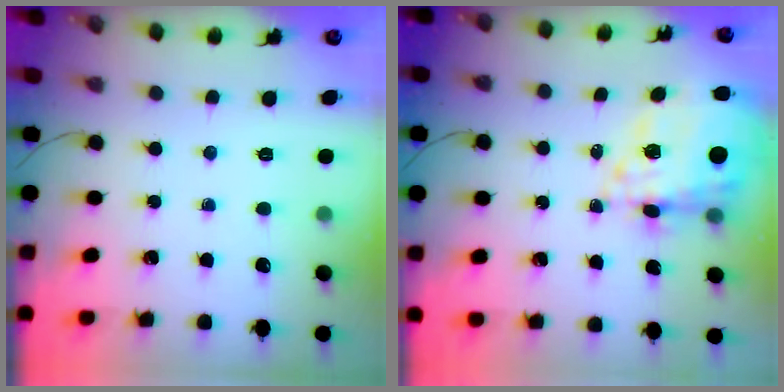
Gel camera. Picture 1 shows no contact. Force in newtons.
{"total": 13.9, "press": 13.2, "slide": 4.3}